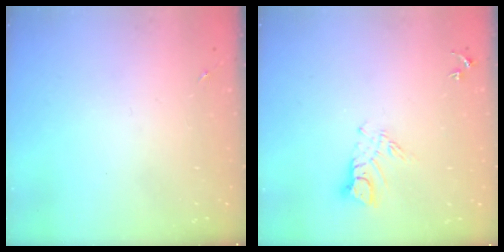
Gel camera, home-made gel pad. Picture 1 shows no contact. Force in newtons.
{"total": 7.7, "press": 7.7, "slide": 0.7}